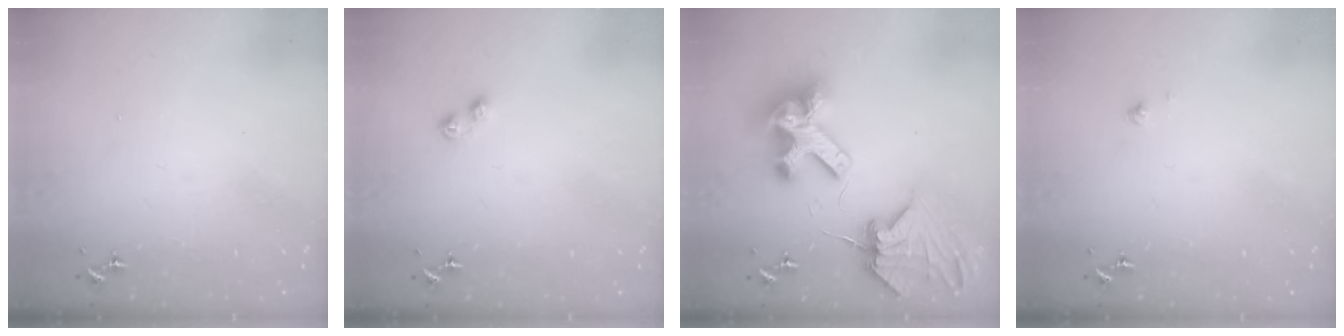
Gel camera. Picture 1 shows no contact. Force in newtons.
{"total": 3.9, "press": 3.8, "slide": 0.6}
{"total": 14.8, "press": 14.7, "slide": 2.0}
{"total": 1.2, "press": 1.2, "slide": 0.1}